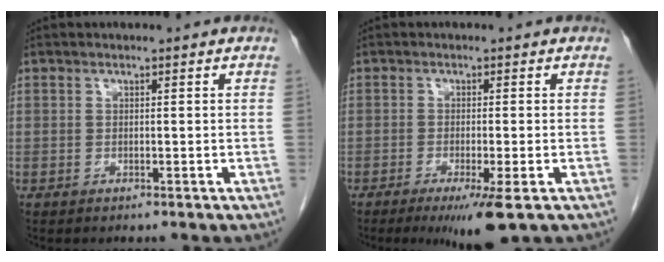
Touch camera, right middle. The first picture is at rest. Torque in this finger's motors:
{"motor_torque": [0.75, -0.73, 0.14, 0.06]}